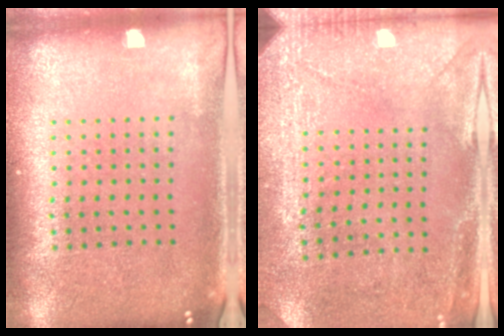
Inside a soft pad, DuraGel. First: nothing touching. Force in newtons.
{"total": 2.9, "press": 2.4, "slide": 1.6}